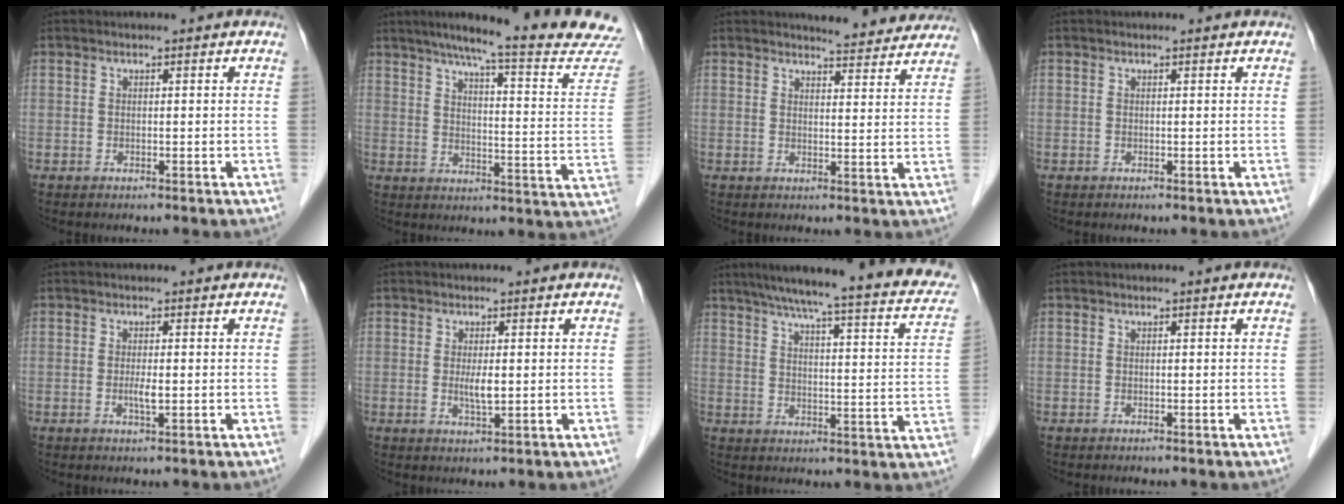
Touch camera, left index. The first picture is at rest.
{"total": 22.5, "force": [19.9, 0.1, 10.5], "torque": [-0.144, -0.061, 0.246]}
{"total": 8.9, "force": [8.6, 1.2, 1.7], "torque": [-0.014, -0.014, 0.091]}
{"total": 0.7, "force": [0.6, 0.2, 0.1], "torque": [-0.009, 0.014, 0.008]}
{"total": 1.5, "force": [-0.2, 0.2, 1.4], "torque": [-0.029, -0.005, -0.001]}
{"total": 2.2, "force": [0.1, 0.3, 2.2], "torque": [-0.045, -0.007, 0.007]}
{"total": 25.5, "force": [21.2, 3.0, 13.8], "torque": [-0.195, -0.012, 0.255]}
{"total": 0.0}